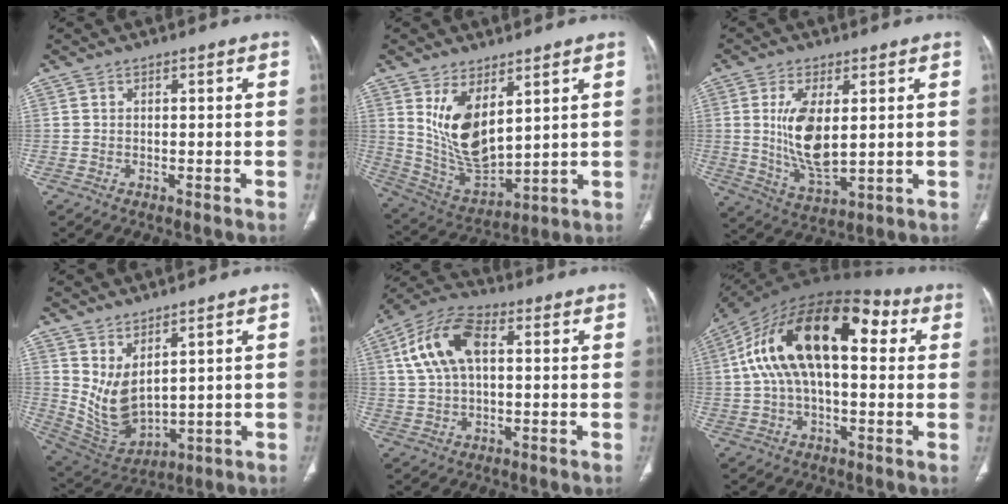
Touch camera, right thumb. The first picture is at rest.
{"total": 13.1, "force": [5.0, 6.5, 10.2], "torque": [-0.172, -0.035, 0.120]}
{"total": 11.3, "force": [1.6, 5.1, 9.9], "torque": [-0.188, -0.023, 0.042]}
{"total": 9.1, "force": [3.7, 4.4, 7.1], "torque": [-0.121, -0.036, 0.098]}
{"total": 9.0, "force": [1.9, 4.4, 7.7], "torque": [-0.162, 0.020, 0.035]}
{"total": 23.4, "force": [4.7, 12.1, 19.4], "torque": [-0.336, 0.050, 0.063]}